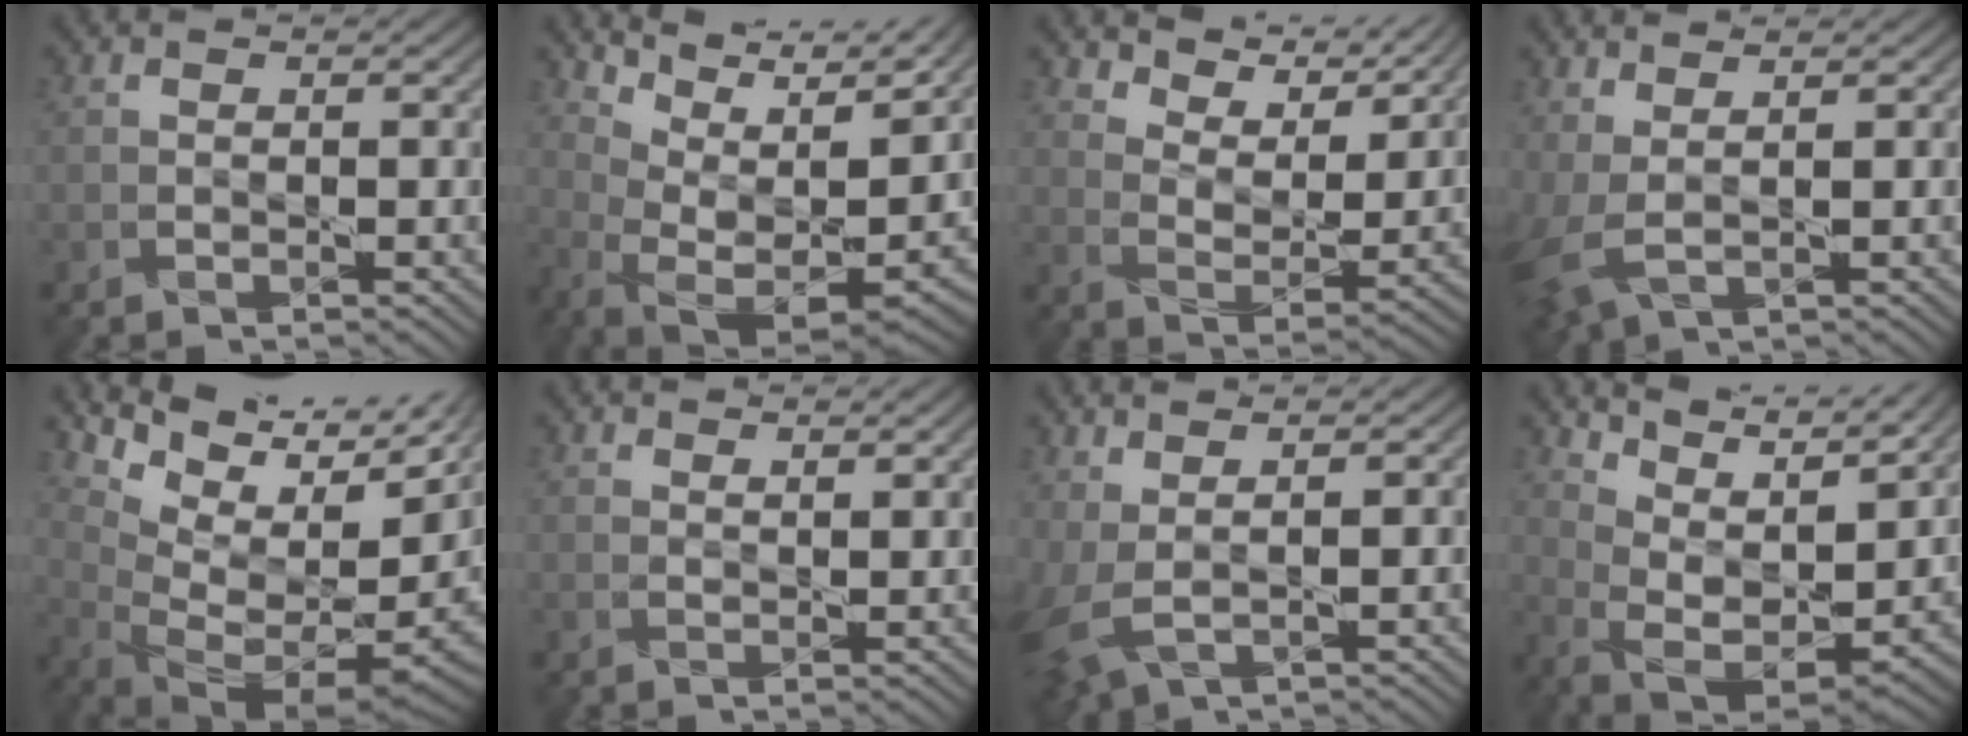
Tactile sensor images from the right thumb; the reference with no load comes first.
{"total": 12.8, "force": [7.7, 4.4, 9.3], "torque": [-0.194, -0.003, 0.137]}
{"total": 8.5, "force": [6.9, 3.1, 3.7], "torque": [-0.079, -0.010, 0.113]}
{"total": 4.1, "force": [1.3, 1.5, 3.5], "torque": [-0.102, 0.001, 0.029]}
{"total": 15.9, "force": [3.4, 8.4, 13.1], "torque": [-0.182, 0.011, 0.115]}
{"total": 1.9, "force": [1.6, 0.3, 0.8], "torque": [-0.017, -0.004, 0.033]}
{"total": 4.7, "force": [1.2, 2.1, 4.0], "torque": [-0.121, -0.004, 0.030]}
{"total": 12.7, "force": [9.4, 3.8, 7.7], "torque": [-0.173, -0.012, 0.152]}